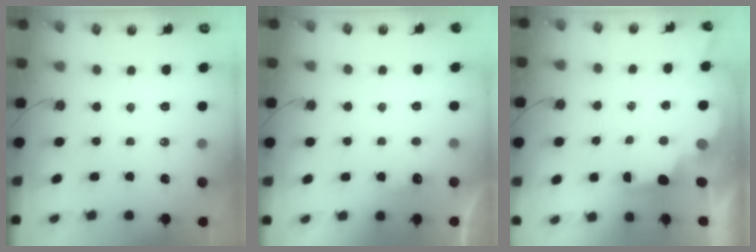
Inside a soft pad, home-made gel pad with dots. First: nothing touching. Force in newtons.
{"total": 4.3, "press": 4.3, "slide": 0.7}
{"total": 2.5, "press": 2.4, "slide": 0.9}